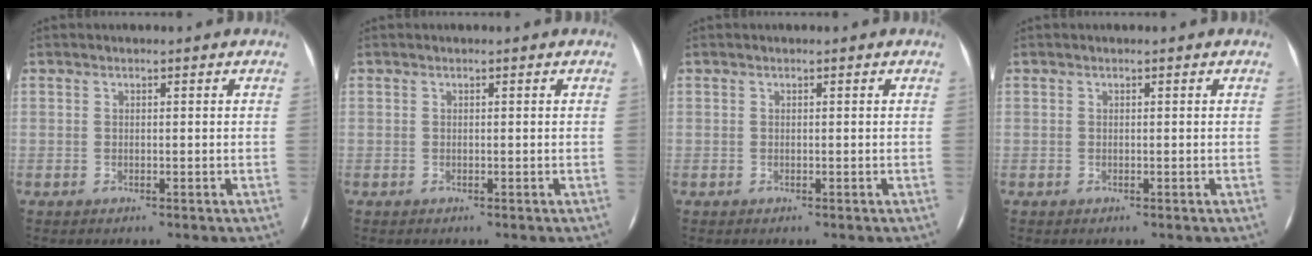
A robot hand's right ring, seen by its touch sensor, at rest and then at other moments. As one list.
[{"total": 0.0}, {"total": 0.0}, {"total": 0.0}]